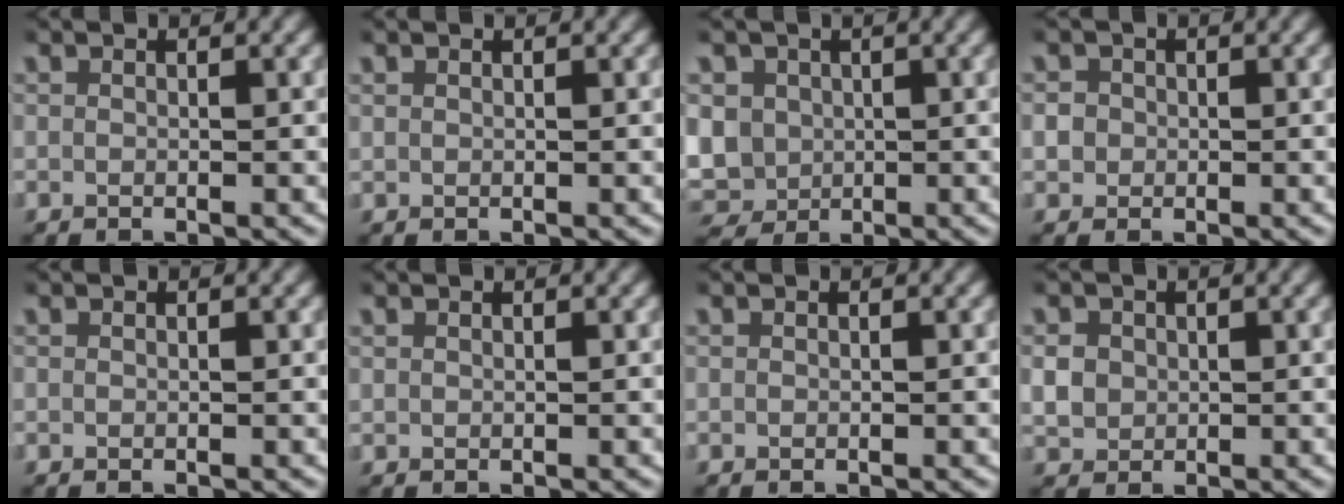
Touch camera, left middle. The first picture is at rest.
{"total": 0.0}
{"total": 10.1, "force": [-1.0, 9.4, 3.3], "torque": [-0.103, -0.040, -0.012]}
{"total": 3.1, "force": [0.1, 3.0, 0.6], "torque": [-0.015, 0.006, -0.008]}
{"total": 0.0}
{"total": 0.0}
{"total": 0.0}
{"total": 2.5, "force": [0.2, 2.4, 1.0], "torque": [-0.027, -0.001, 0.007]}